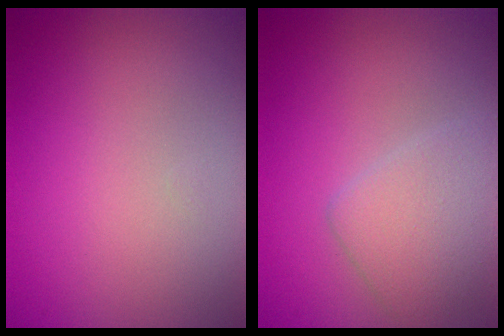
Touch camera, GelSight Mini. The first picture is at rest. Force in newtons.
{"total": 3.3, "press": 3.3, "slide": 0.2}